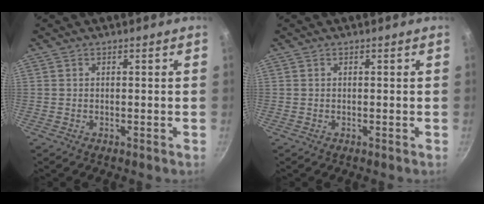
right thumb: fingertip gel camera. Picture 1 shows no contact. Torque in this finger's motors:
{"motor_torque": [0.00, 0.00, 0.14, 0.14, 0.03]}